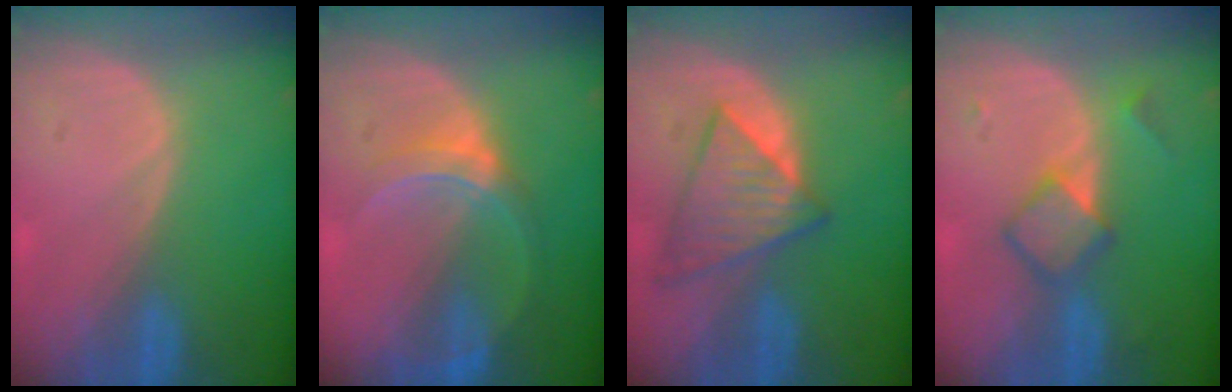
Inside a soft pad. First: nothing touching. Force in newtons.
{"total": 6.0, "press": 5.6, "slide": 2.0}
{"total": 6.9, "press": 6.9, "slide": 1.0}
{"total": 4.7, "press": 4.6, "slide": 0.3}